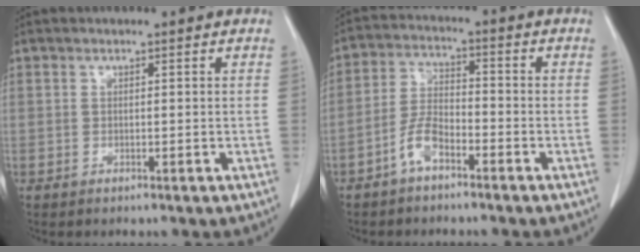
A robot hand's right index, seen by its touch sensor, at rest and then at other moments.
{"total": 5.4, "force": [-3.4, 2.2, 3.6], "torque": [-0.079, 0.012, -0.066]}